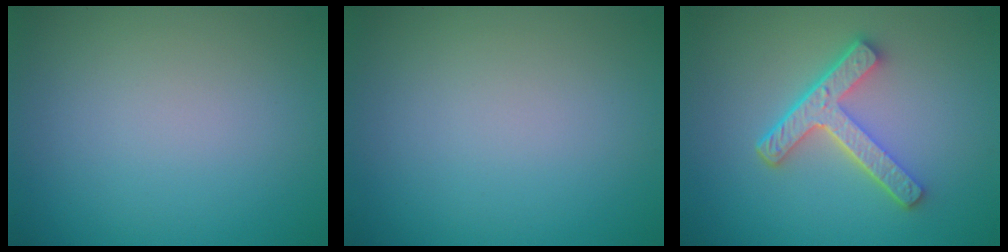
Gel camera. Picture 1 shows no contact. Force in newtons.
{"total": 0.0}
{"total": 5.0, "press": 3.7, "slide": 3.4}